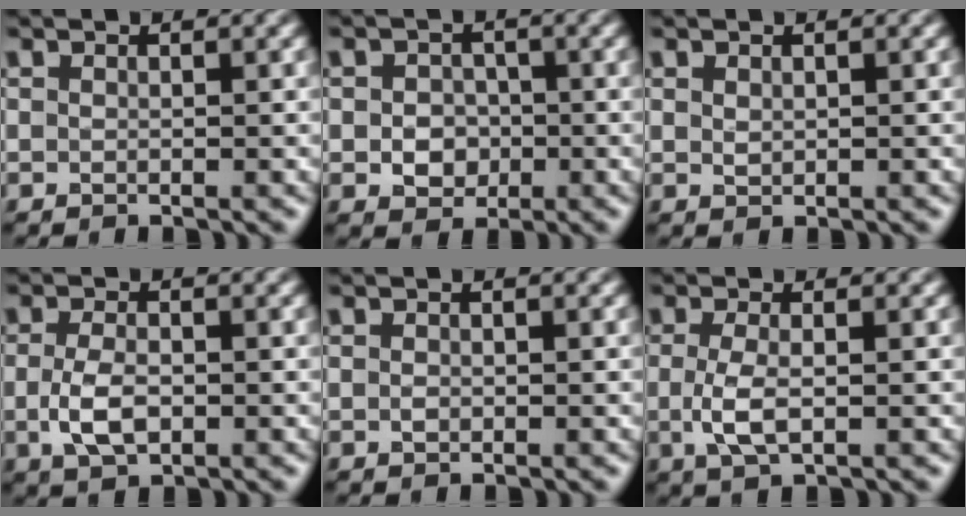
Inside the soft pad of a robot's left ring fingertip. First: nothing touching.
{"total": 2.8, "force": [-0.5, 2.4, 1.5], "torque": [-0.022, -0.003, -0.011]}
{"total": 0.7, "force": [0.3, 0.4, 0.3], "torque": [-0.010, -0.003, 0.011]}
{"total": 3.2, "force": [-0.6, 1.8, 2.7], "torque": [-0.059, -0.005, -0.010]}
{"total": 0.5, "force": [-0.1, 0.4, 0.3], "torque": [-0.007, -0.002, -0.001]}
{"total": 2.8, "force": [-0.3, 1.1, 2.6], "torque": [-0.062, -0.005, -0.006]}